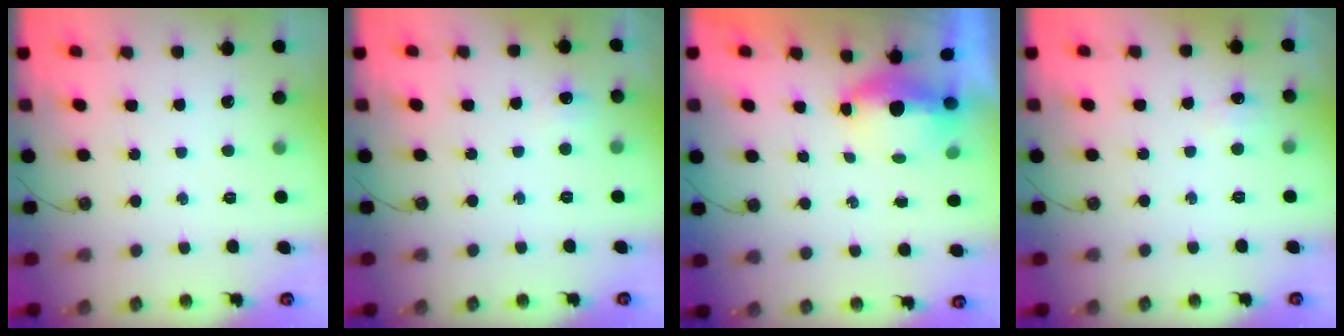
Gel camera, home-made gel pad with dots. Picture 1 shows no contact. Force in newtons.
{"total": 5.4, "press": 5.3, "slide": 0.8}
{"total": 12.6, "press": 6.4, "slide": 10.8}
{"total": 5.9, "press": 5.8, "slide": 0.8}